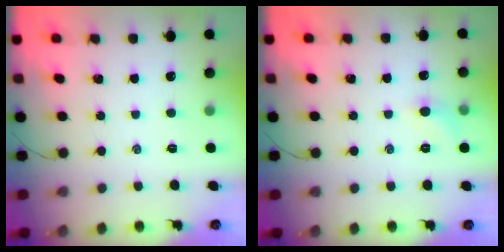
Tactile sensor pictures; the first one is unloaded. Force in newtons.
{"total": 5.7, "press": 5.4, "slide": 1.8}